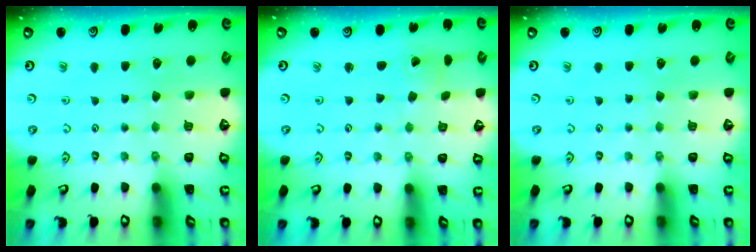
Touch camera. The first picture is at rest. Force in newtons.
{"total": 1.0, "press": 1.0, "slide": 0.0}
{"total": 0.0}